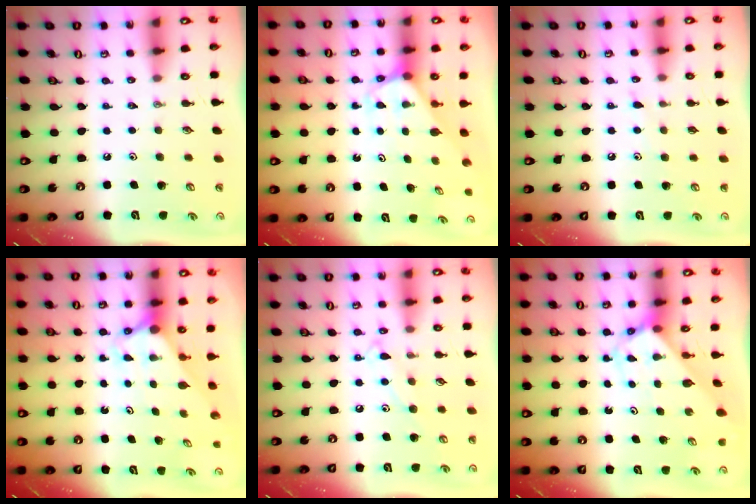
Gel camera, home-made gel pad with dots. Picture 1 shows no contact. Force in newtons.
{"total": 2.5, "press": 2.5, "slide": 0.1}
{"total": 6.0, "press": 6.0, "slide": 0.5}
{"total": 2.9, "press": 2.9, "slide": 0.0}
{"total": 8.4, "press": 8.3, "slide": 0.7}
{"total": 2.9, "press": 2.9, "slide": 0.1}